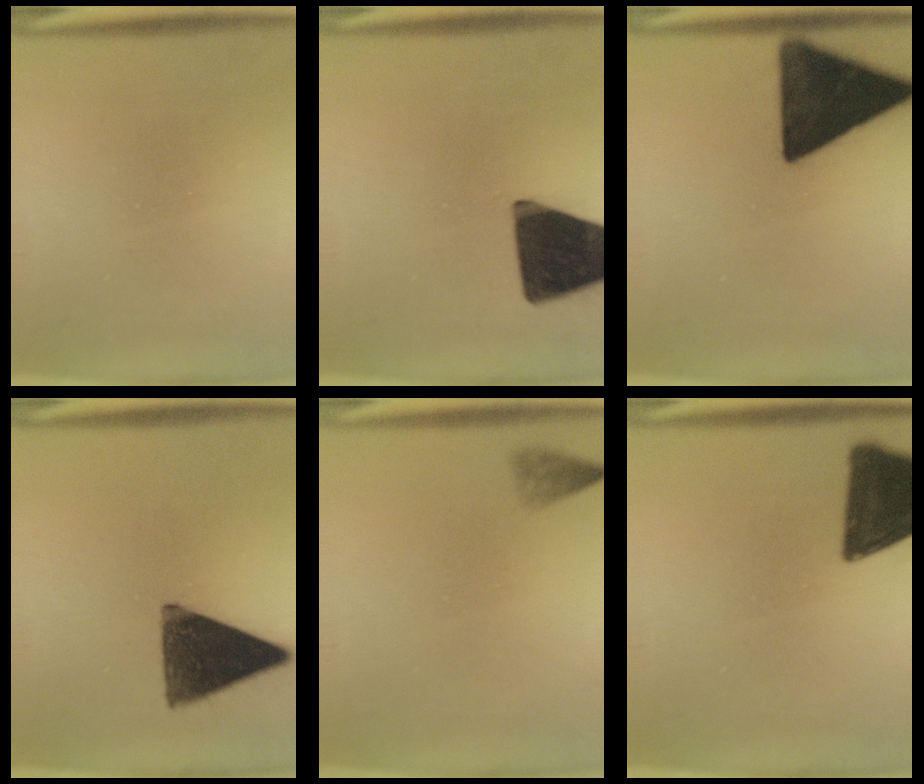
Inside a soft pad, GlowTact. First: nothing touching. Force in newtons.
{"total": 17.1}
{"total": 15.8}
{"total": 13.7}
{"total": 2.1}
{"total": 15.5}